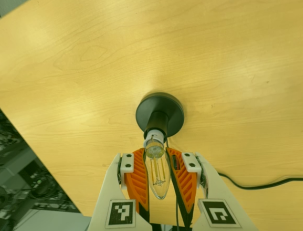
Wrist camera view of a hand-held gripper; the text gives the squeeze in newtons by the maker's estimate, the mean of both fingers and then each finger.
{"total": 19.1, "left": 19.4, "right": 18.8}